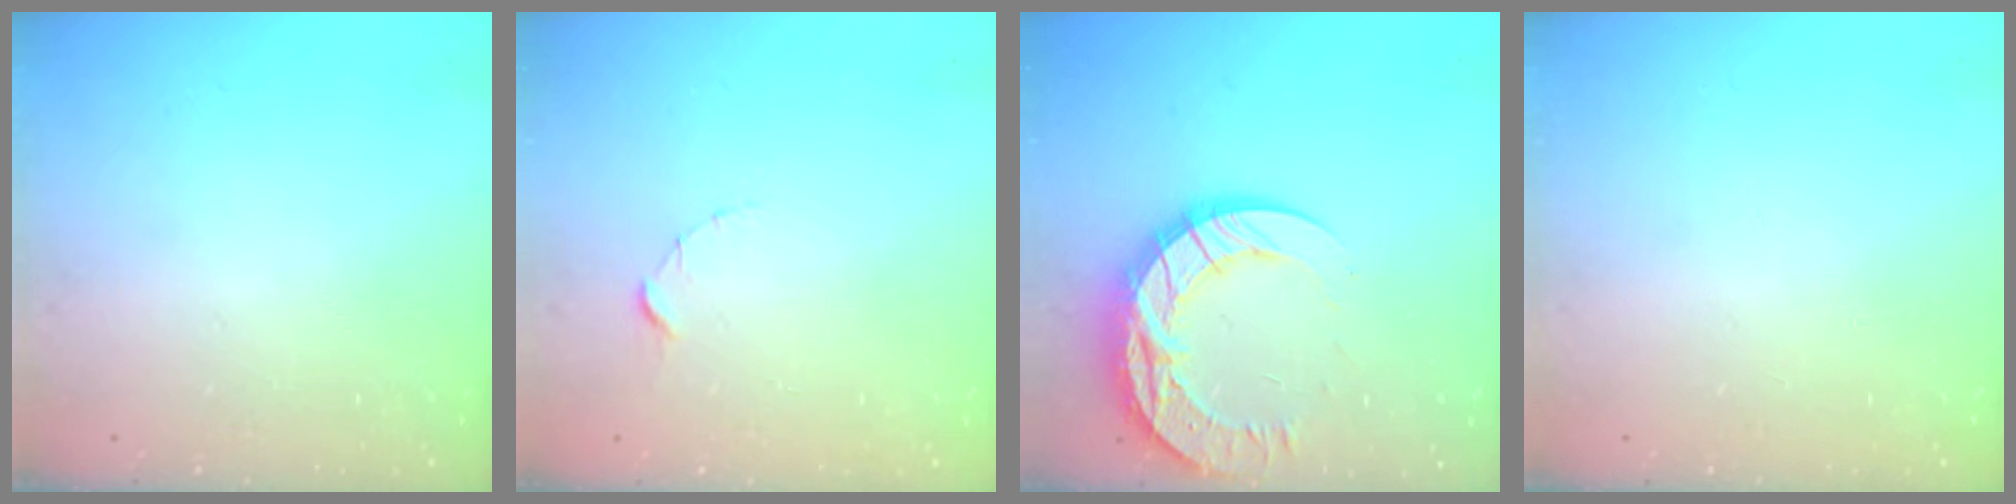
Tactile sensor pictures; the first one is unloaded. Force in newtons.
{"total": 1.5, "press": 1.5, "slide": 0.2}
{"total": 16.8, "press": 16.7, "slide": 1.7}
{"total": 0.0}